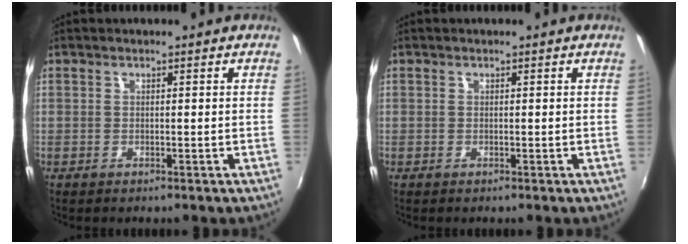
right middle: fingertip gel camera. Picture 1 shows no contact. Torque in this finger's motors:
{"motor_torque": [0.00, 0.00, 0.00, 0.00]}